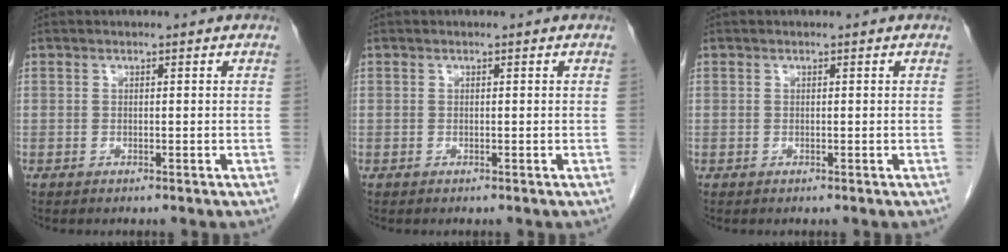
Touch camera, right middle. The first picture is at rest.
{"total": 0.0}
{"total": 0.0}